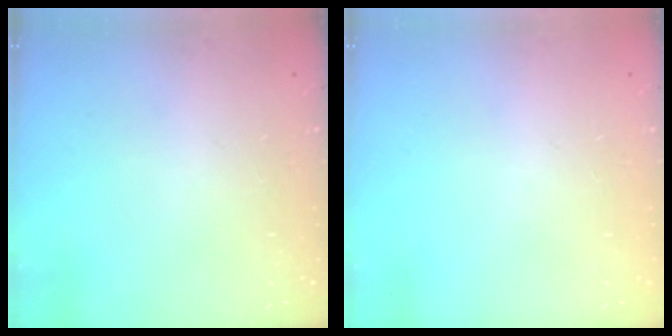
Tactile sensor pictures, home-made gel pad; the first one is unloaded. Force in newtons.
{"total": 0.0}